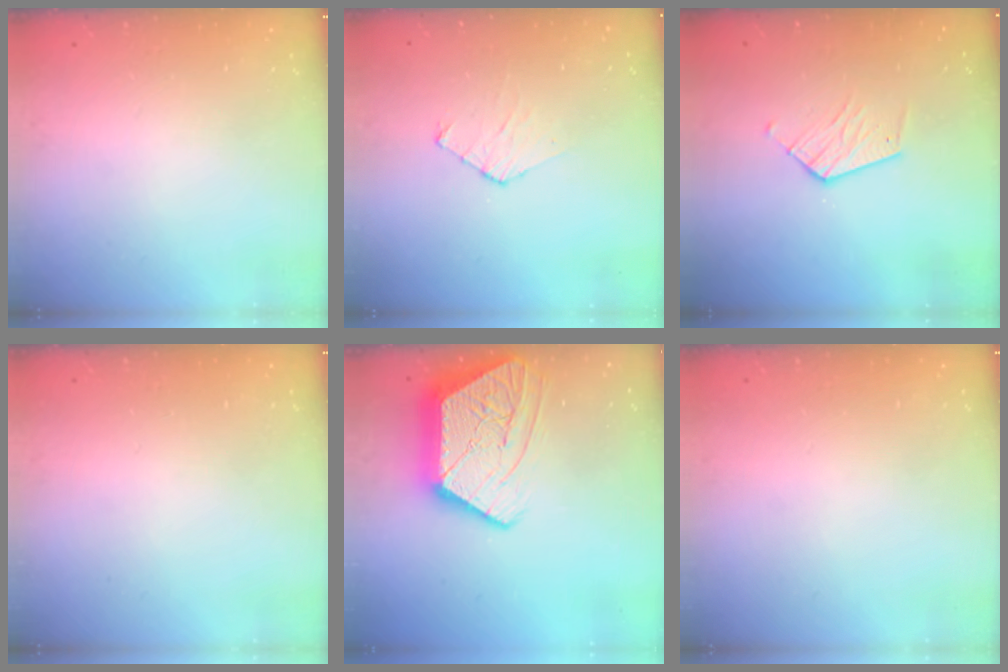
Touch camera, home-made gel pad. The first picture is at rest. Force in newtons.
{"total": 4.6, "press": 4.6, "slide": 0.5}
{"total": 6.9, "press": 6.9, "slide": 0.2}
{"total": 0.0}
{"total": 19.9, "press": 19.8, "slide": 1.5}
{"total": 0.0}